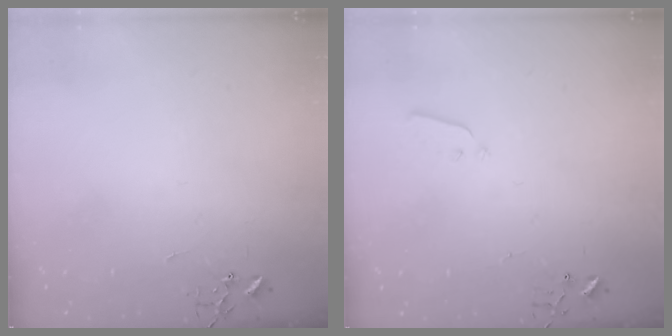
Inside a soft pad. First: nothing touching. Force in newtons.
{"total": 3.0, "press": 3.0, "slide": 0.3}